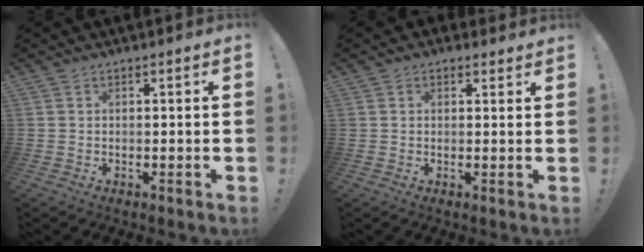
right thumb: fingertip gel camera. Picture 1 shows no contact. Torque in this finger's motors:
{"motor_torque": [0.94, 1.50, 1.07, 1.16, 0.04]}